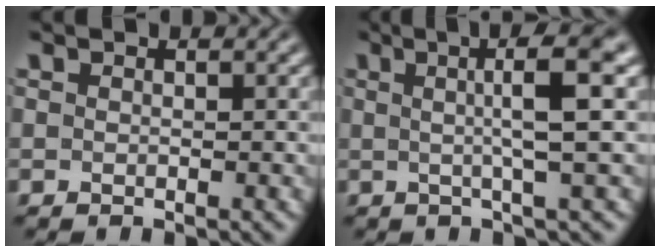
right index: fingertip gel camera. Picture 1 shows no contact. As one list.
[{"total": 5.4, "force": [1.6, -0.6, 5.1], "torque": [-0.068, 0.016, 0.022]}]